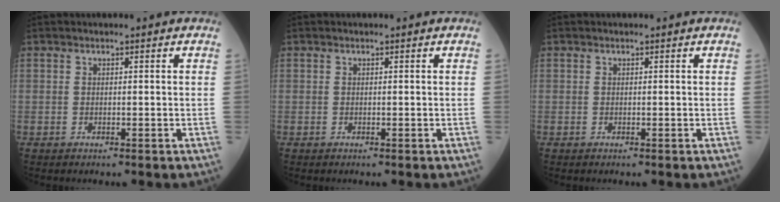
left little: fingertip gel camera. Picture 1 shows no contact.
{"total": 0.0}
{"total": 0.0}